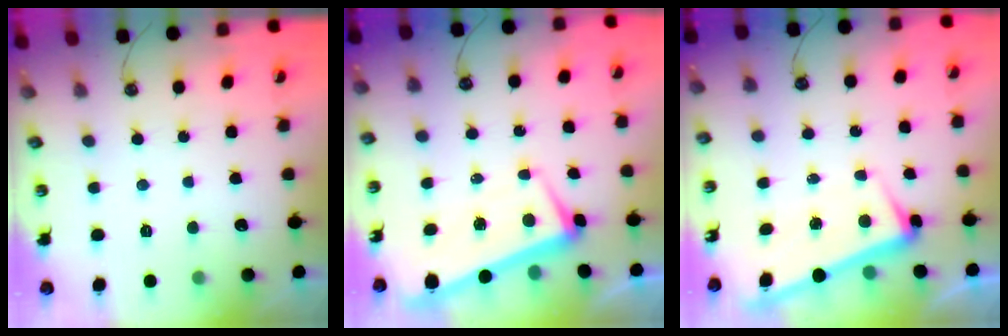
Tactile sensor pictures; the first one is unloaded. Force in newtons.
{"total": 2.3, "press": 1.4, "slide": 1.8}
{"total": 3.3, "press": 3.1, "slide": 1.1}